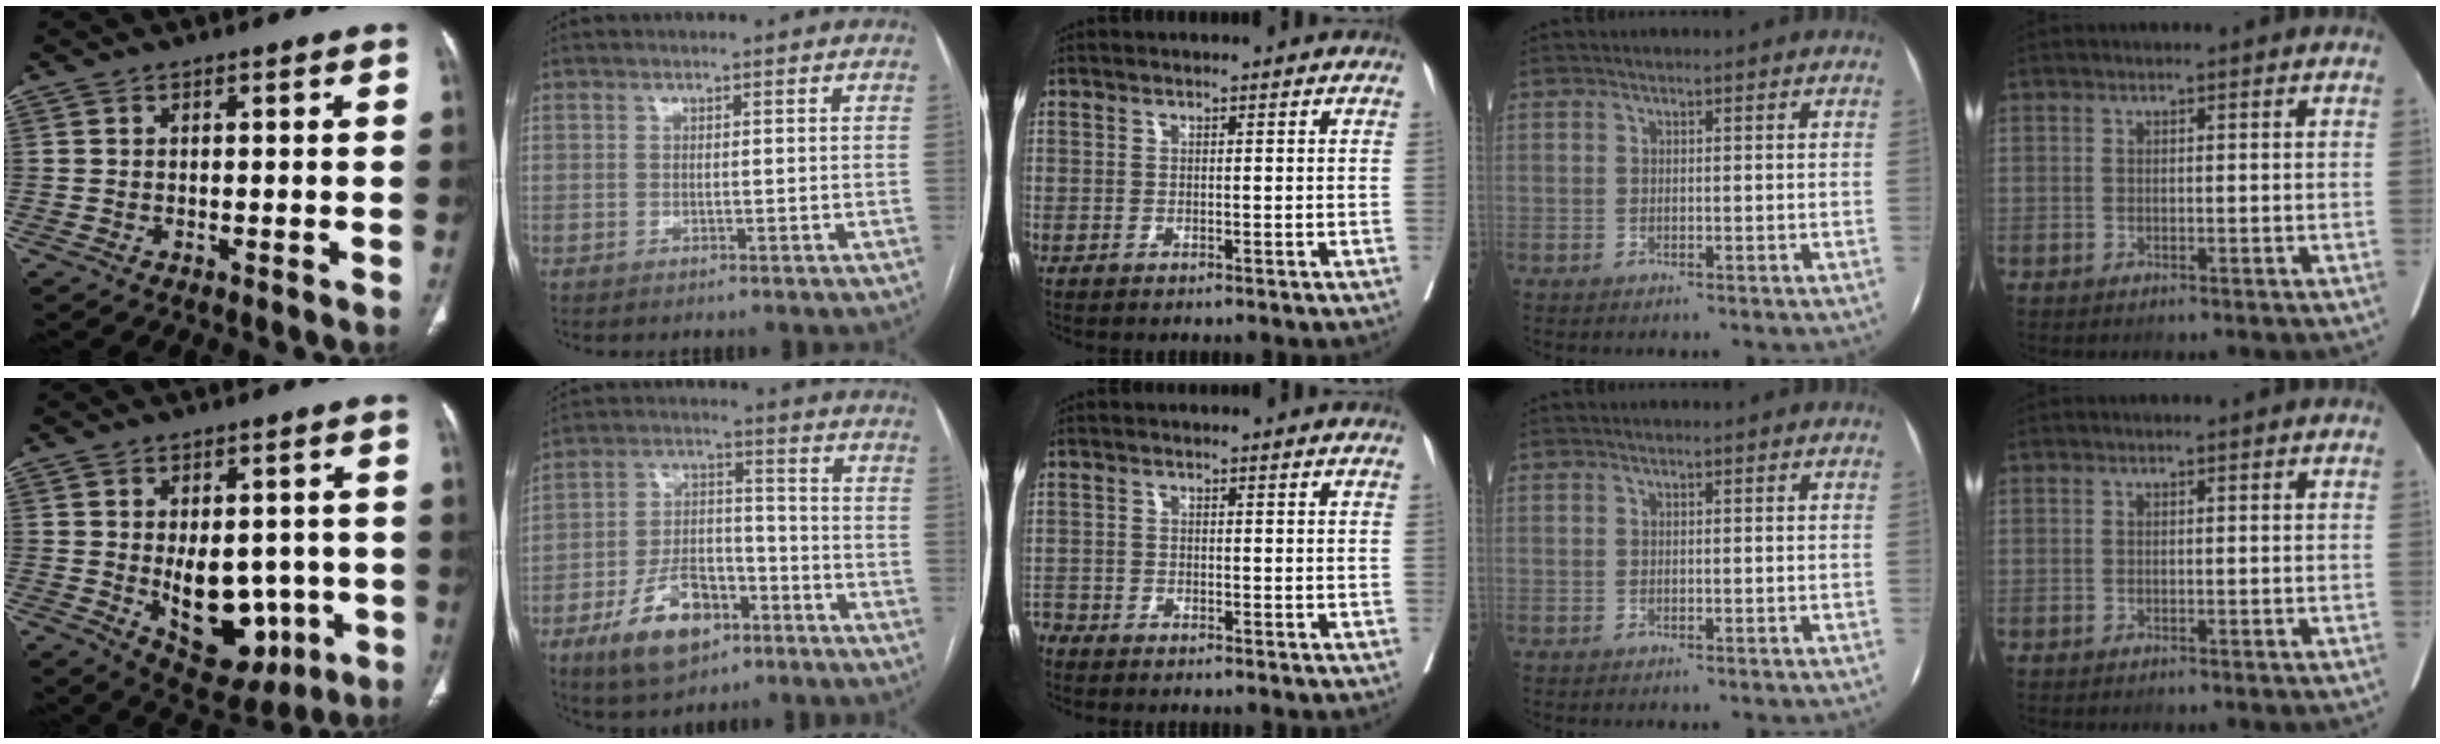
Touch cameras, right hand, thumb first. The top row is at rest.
{"thumb": {"total": 14.5, "force": [-2.7, 9.0, 11.1], "torque": [-0.119, 0.001, -0.011]}, "index": {"total": 12.2, "force": [-6.7, 6.6, 7.7], "torque": [-0.143, 0.013, -0.110]}, "middle": {"total": 3.5, "force": [-3.4, 0.6, 0.7], "torque": [-0.003, -0.006, -0.063]}}